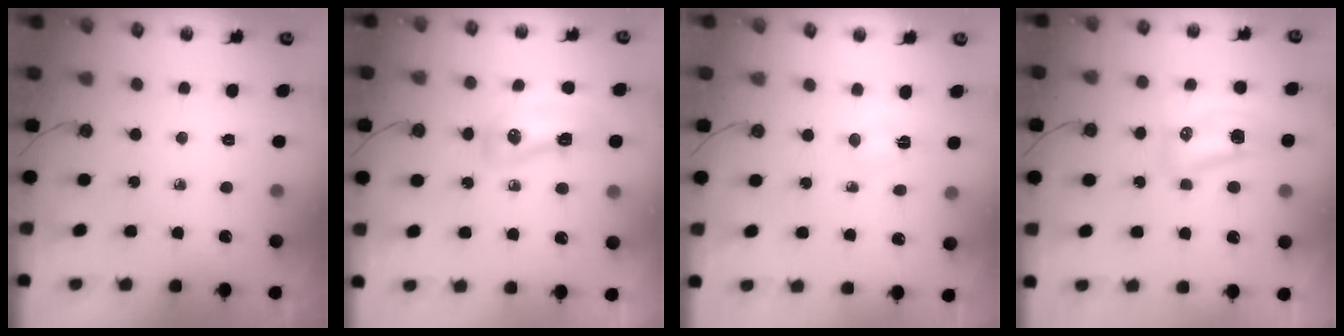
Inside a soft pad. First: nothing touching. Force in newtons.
{"total": 10.4, "press": 10.3, "slide": 1.8}
{"total": 3.8, "press": 3.8, "slide": 0.5}
{"total": 8.2, "press": 8.1, "slide": 1.2}